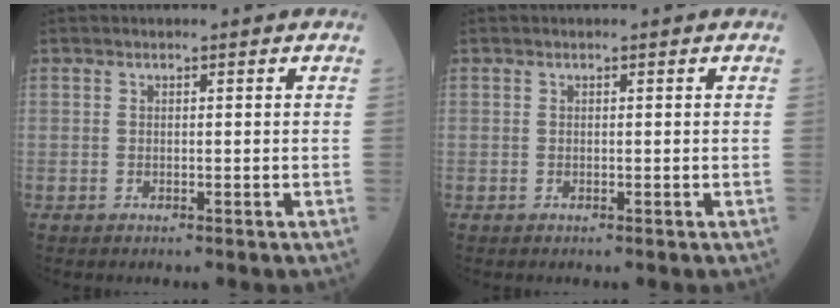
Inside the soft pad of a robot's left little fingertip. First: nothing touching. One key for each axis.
{"total": 0.0}